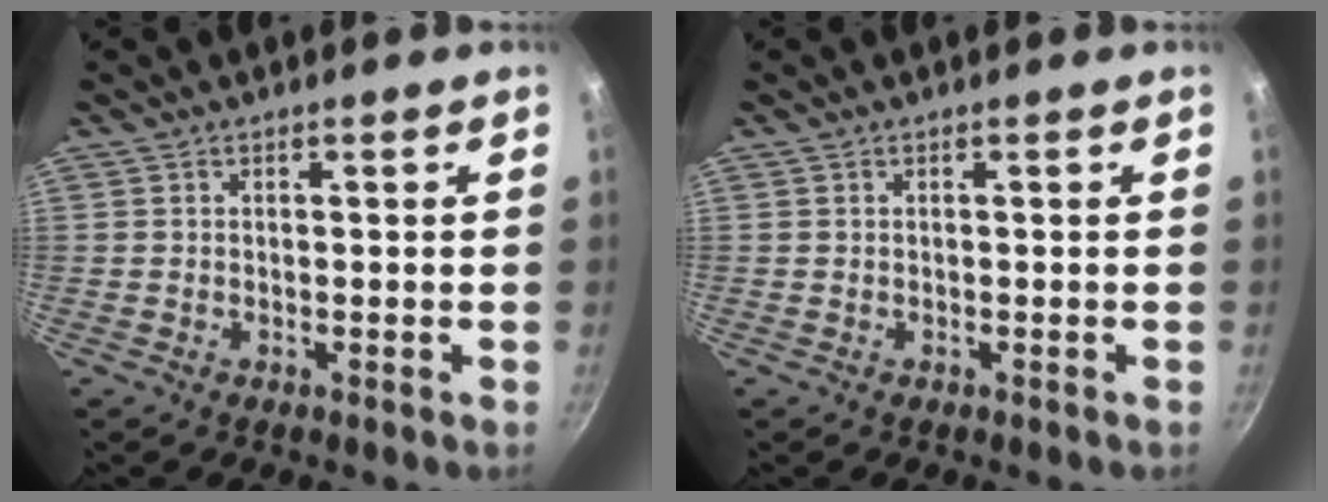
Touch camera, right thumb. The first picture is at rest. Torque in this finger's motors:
{"motor_torque": [-0.52, 0.00, -0.12, 0.12, 0.00]}